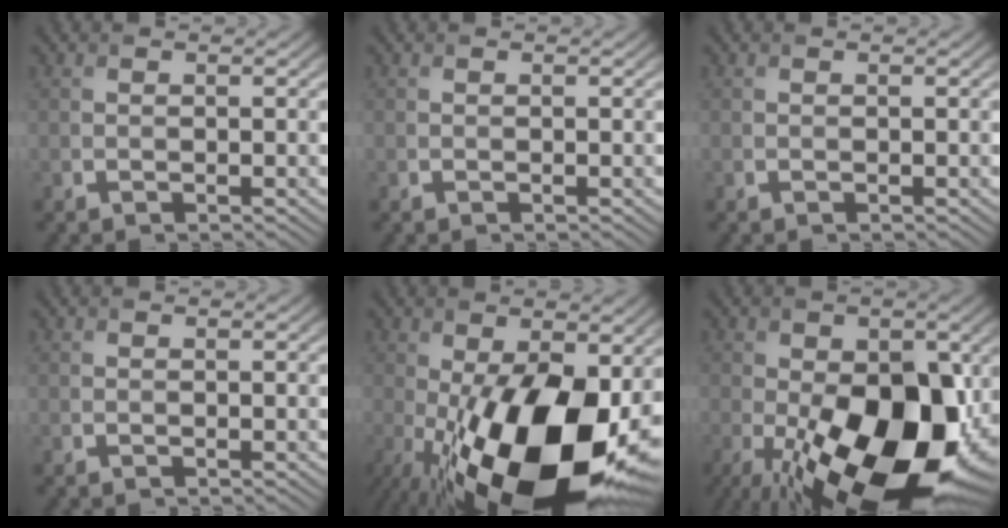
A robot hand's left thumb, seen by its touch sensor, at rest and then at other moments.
{"total": 0.0}
{"total": 0.0}
{"total": 0.0}
{"total": 20.0, "force": [-4.7, 9.5, 17.0], "torque": [-0.298, -0.049, -0.059]}
{"total": 19.3, "force": [-4.6, 10.4, 15.6], "torque": [-0.243, -0.055, -0.049]}